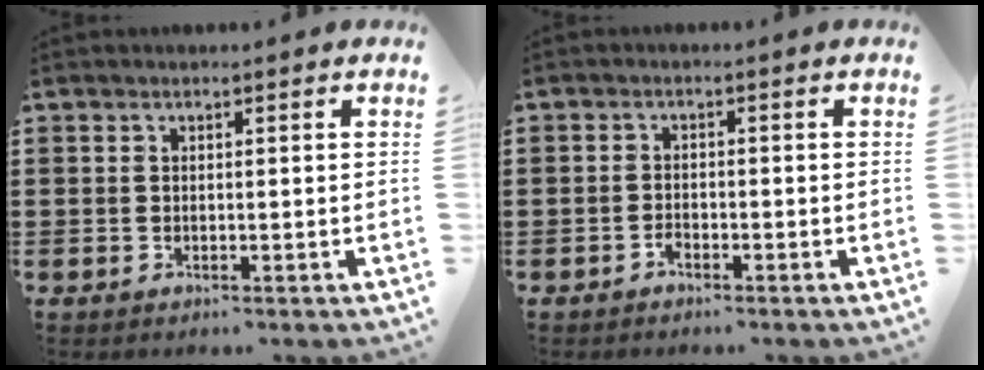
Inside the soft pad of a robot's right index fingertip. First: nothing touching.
{"total": 1.3, "force": [-1.1, 0.6, 0.3], "torque": [-0.008, -0.001, -0.024]}